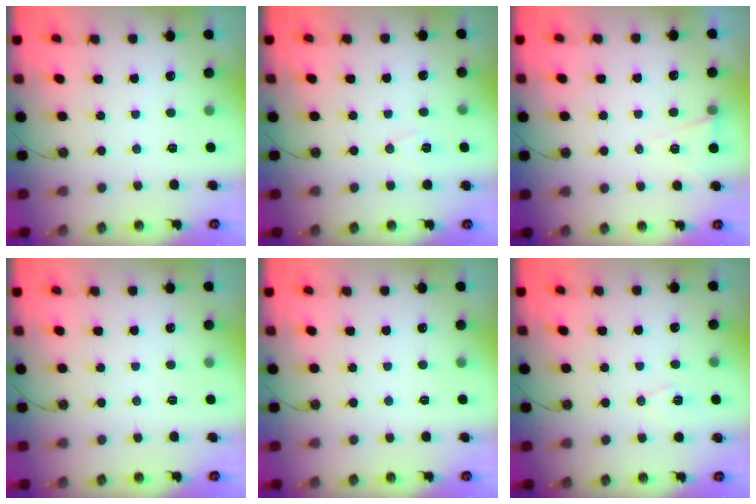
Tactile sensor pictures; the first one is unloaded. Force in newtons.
{"total": 7.3, "press": 5.8, "slide": 4.4}
{"total": 5.3, "press": 3.2, "slide": 4.2}
{"total": 0.0}
{"total": 0.0}
{"total": 7.9, "press": 6.6, "slide": 4.2}